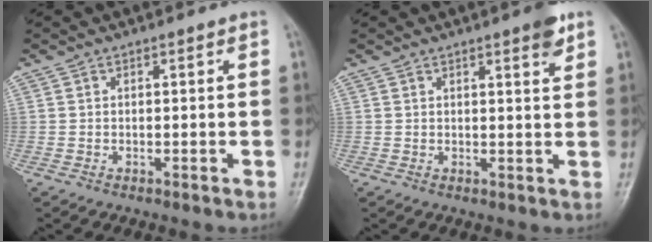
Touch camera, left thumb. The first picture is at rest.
{"total": 3.4, "force": [2.2, 0.6, 2.5], "torque": [-0.022, -0.012, 0.027]}